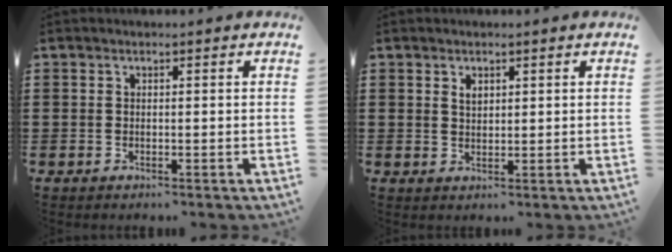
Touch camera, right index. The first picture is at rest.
{"total": 1.5, "force": [0.9, 0.8, 0.8], "torque": [-0.019, 0.004, 0.016]}